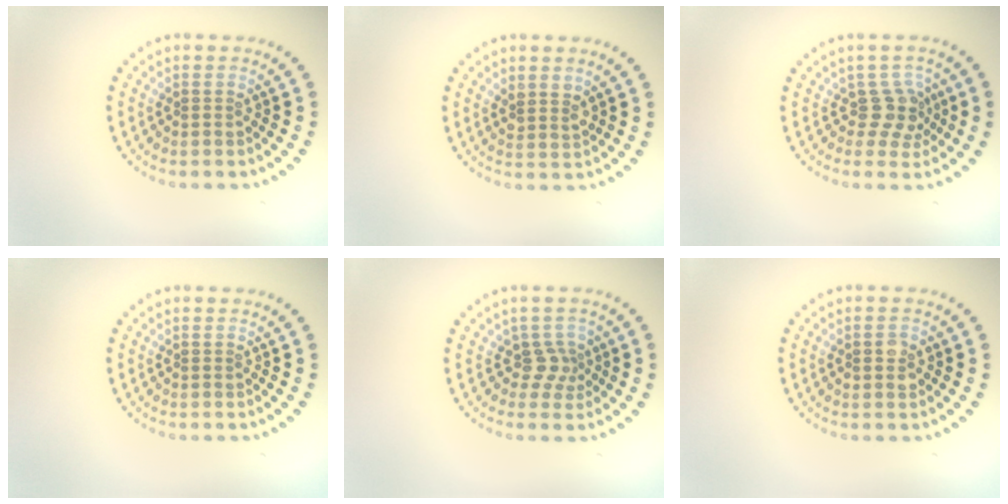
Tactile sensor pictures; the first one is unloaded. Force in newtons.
{"total": 1.6, "press": 1.5, "slide": 0.7}
{"total": 2.4, "press": 1.9, "slide": 1.5}
{"total": 0.0}
{"total": 2.0, "press": 1.4, "slide": 1.4}
{"total": 1.9, "press": 1.9, "slide": 0.1}